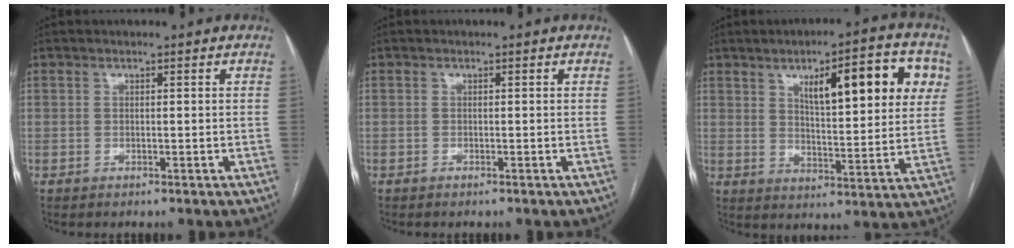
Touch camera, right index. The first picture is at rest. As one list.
[{"total": 0.0}, {"total": 15.4, "force": [6.2, 3.8, 13.6], "torque": [-0.183, 0.015, 0.089]}]